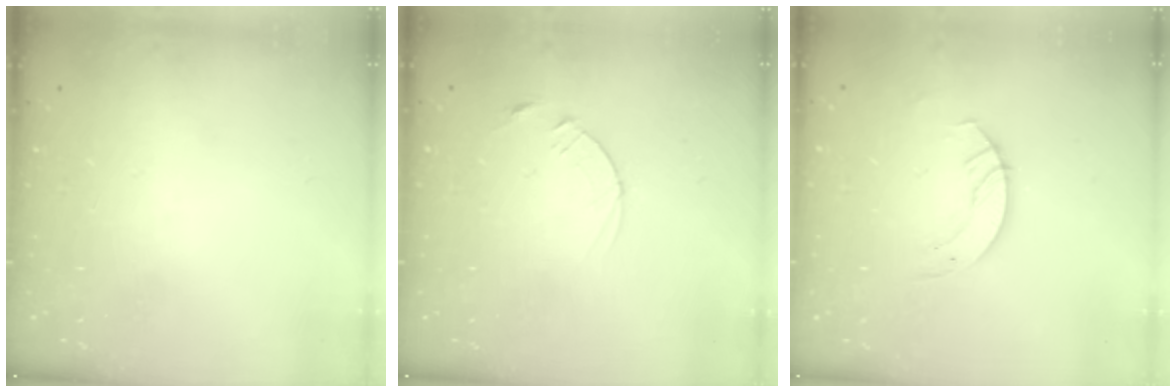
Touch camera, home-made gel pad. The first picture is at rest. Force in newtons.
{"total": 2.5, "press": 2.5, "slide": 0.3}
{"total": 3.5, "press": 3.5, "slide": 0.3}